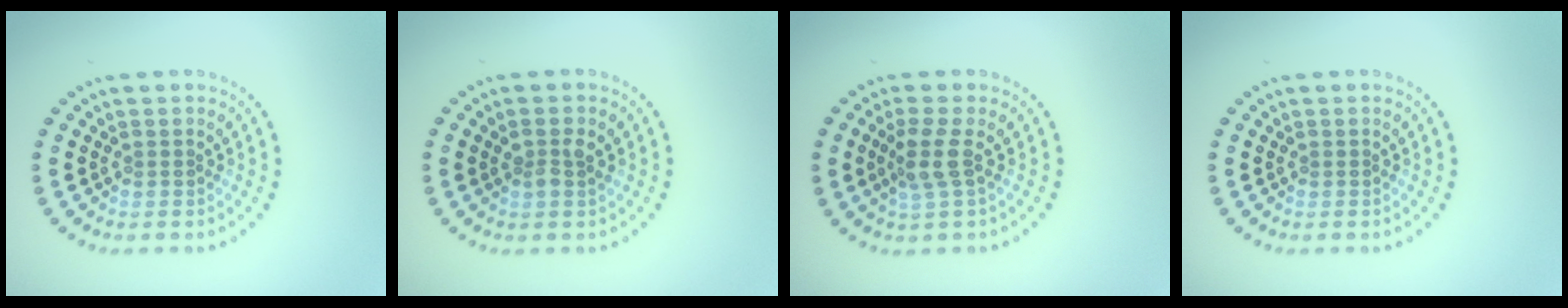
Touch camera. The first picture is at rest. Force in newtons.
{"total": 1.3, "press": 1.3, "slide": 0.3}
{"total": 2.4, "press": 1.9, "slide": 1.5}
{"total": 0.0}